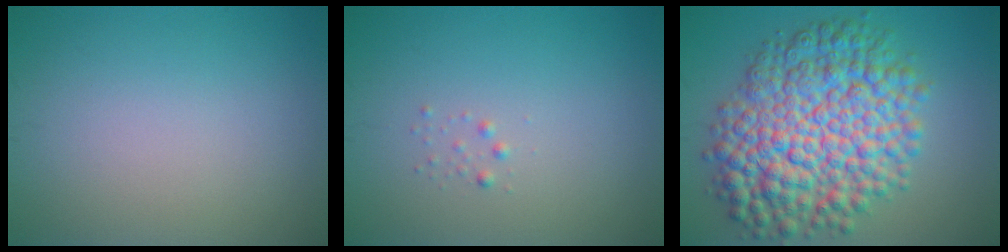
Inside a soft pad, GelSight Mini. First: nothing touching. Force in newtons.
{"total": 0.6, "press": 0.6, "slide": 0.0}
{"total": 11.7, "press": 11.7, "slide": 0.2}